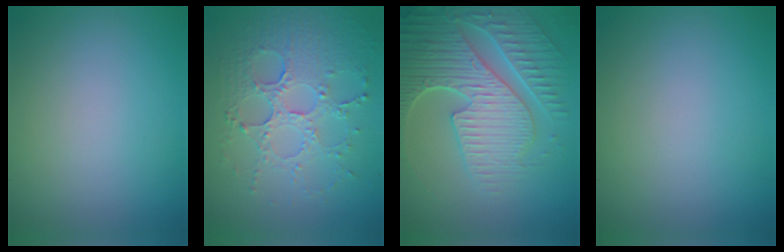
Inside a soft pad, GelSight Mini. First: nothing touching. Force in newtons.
{"total": 5.4, "press": 3.8, "slide": 3.9}
{"total": 7.8, "press": 6.0, "slide": 5.0}
{"total": 0.0}